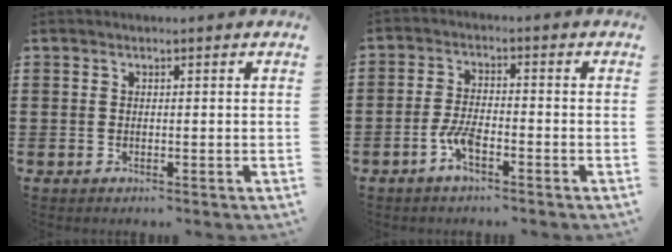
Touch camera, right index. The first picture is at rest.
{"total": 4.5, "force": [-2.5, 1.1, 3.6], "torque": [-0.090, -0.006, -0.051]}